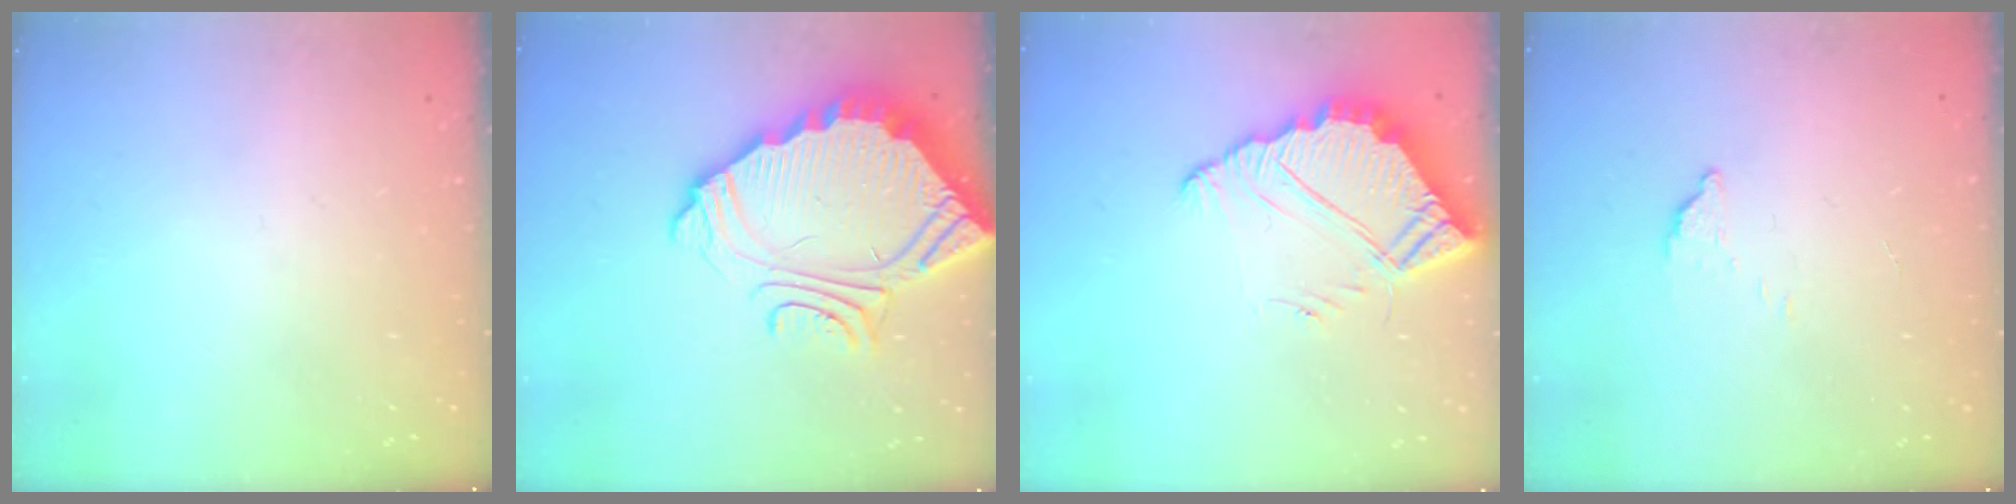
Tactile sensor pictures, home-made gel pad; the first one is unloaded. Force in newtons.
{"total": 8.9, "press": 8.9, "slide": 0.6}
{"total": 7.2, "press": 7.2, "slide": 0.5}
{"total": 2.8, "press": 2.7, "slide": 0.3}